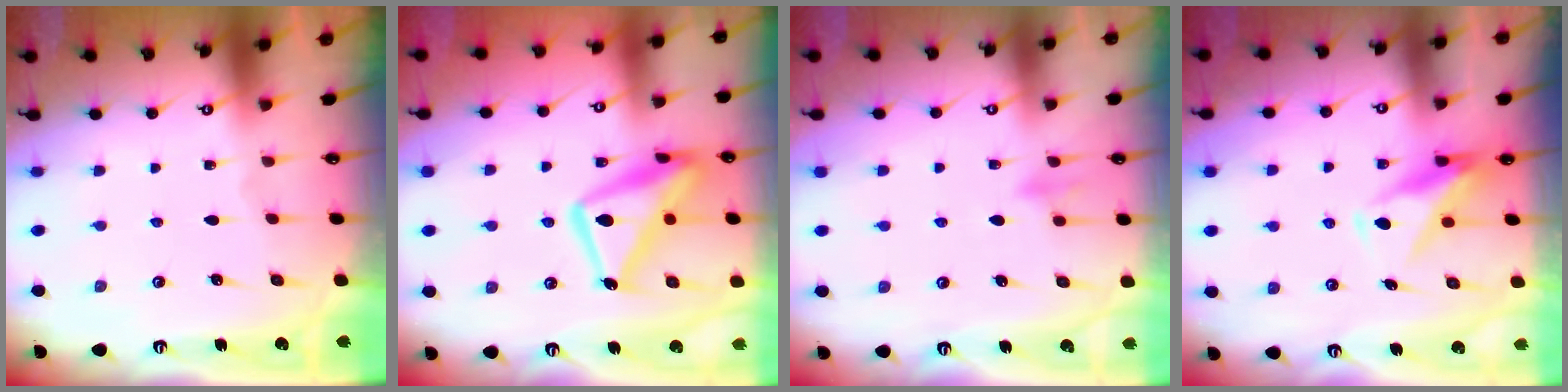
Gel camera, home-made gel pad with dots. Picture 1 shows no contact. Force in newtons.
{"total": 15.8, "press": 15.8, "slide": 1.3}
{"total": 7.9, "press": 7.9, "slide": 0.6}
{"total": 10.3, "press": 10.3, "slide": 0.9}